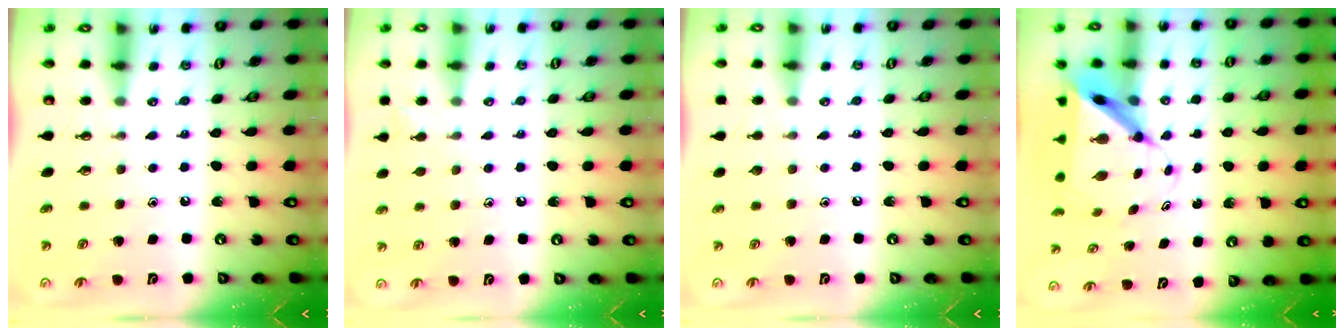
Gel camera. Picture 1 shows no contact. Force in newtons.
{"total": 4.9, "press": 4.8, "slide": 0.5}
{"total": 0.0}
{"total": 8.7, "press": 8.7, "slide": 0.8}